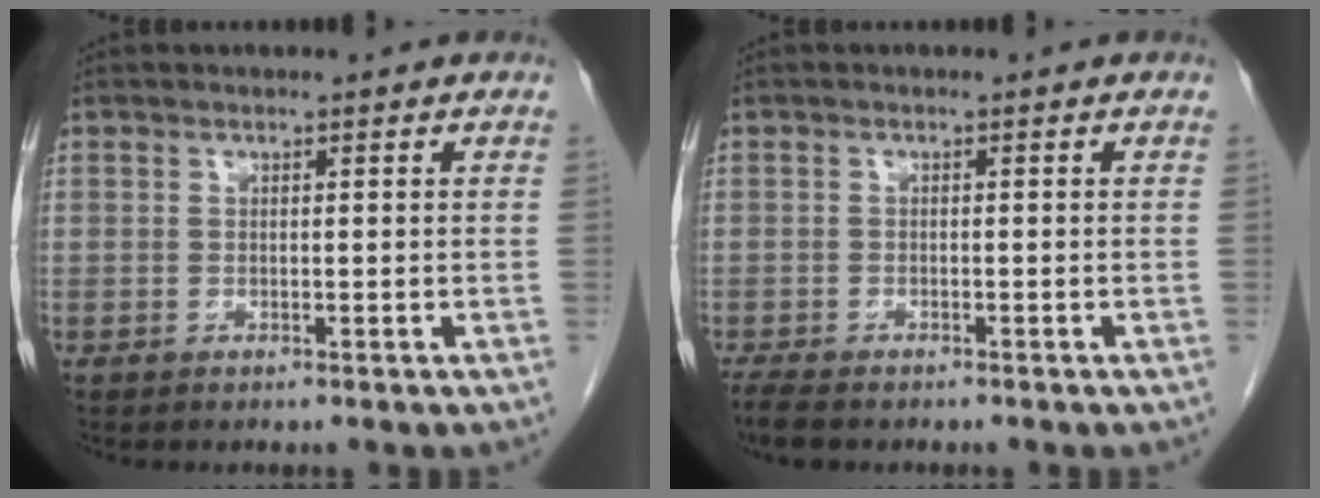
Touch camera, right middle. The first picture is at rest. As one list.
[{"total": 3.8, "force": [-3.0, 1.1, 1.9], "torque": [-0.038, -0.011, -0.047]}]